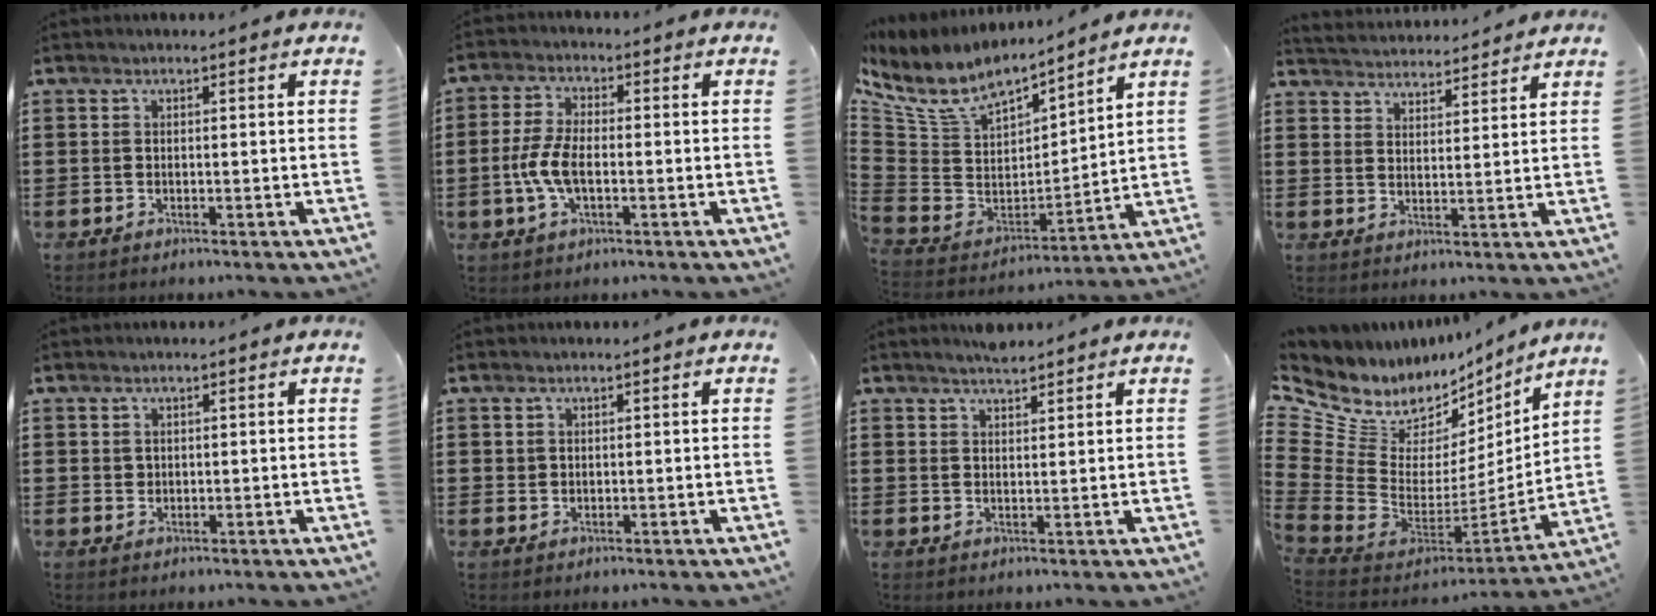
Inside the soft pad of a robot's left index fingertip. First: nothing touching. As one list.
[{"total": 5.9, "force": [-1.3, 2.6, 5.2], "torque": [-0.125, -0.005, -0.031]}, {"total": 8.8, "force": [6.9, 3.3, 4.3], "torque": [-0.121, -0.052, 0.122]}, {"total": 3.4, "force": [3.3, -0.1, -0.5], "torque": [-0.005, -0.021, 0.060]}, {"total": 0.8, "force": [0.5, 0.6, 0.2], "torque": [-0.005, 0.003, 0.010]}, {"total": 0.8, "force": [0.4, 0.6, 0.2], "torque": [-0.006, 0.004, 0.009]}, {"total": 2.2, "force": [2.1, 0.1, 0.7], "torque": [-0.017, 0.004, 0.039]}, {"total": 7.8, "force": [5.0, 5.1, 3.0], "torque": [-0.103, -0.055, 0.088]}]